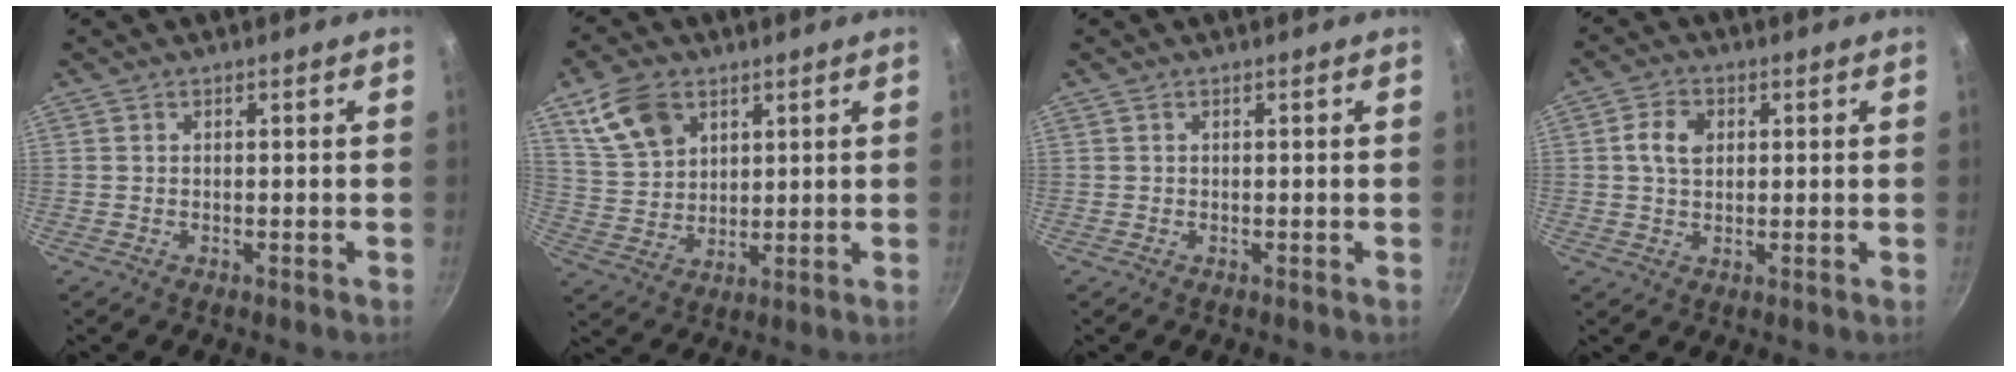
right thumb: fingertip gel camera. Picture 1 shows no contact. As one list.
[{"total": 10.9, "force": [5.5, 7.4, 5.8], "torque": [-0.094, -0.014, 0.116]}, {"total": 0.0}, {"total": 5.3, "force": [1.1, 3.8, 3.6], "torque": [-0.055, 0.005, 0.016]}]